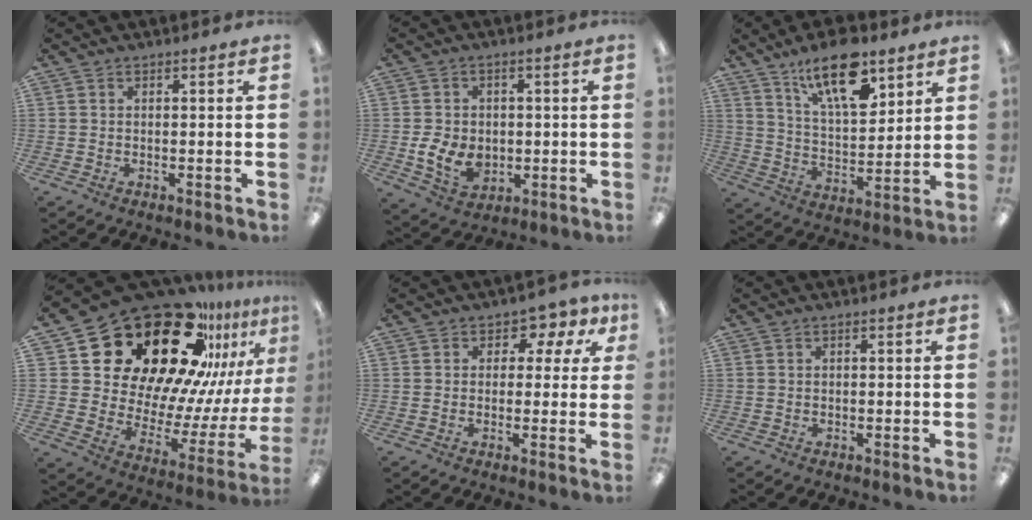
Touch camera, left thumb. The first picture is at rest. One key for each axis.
{"total": 8.5, "fx": -1.5, "fy": 6.8, "fz": 4.9, "tx": -0.086, "ty": 0.014, "tz": -0.020}
{"total": 16.4, "fx": 10.9, "fy": 6.4, "fz": 10.5, "tx": -0.167, "ty": -0.052, "tz": 0.182}
{"total": 34.3, "fx": 21.4, "fy": 18.1, "fz": 19.7, "tx": -0.296, "ty": -0.171, "tz": 0.409}
{"total": 4.8, "fx": 1.5, "fy": 3.8, "fz": 2.4, "tx": -0.034, "ty": 0.002, "tz": 0.023}
{"total": 0.0}